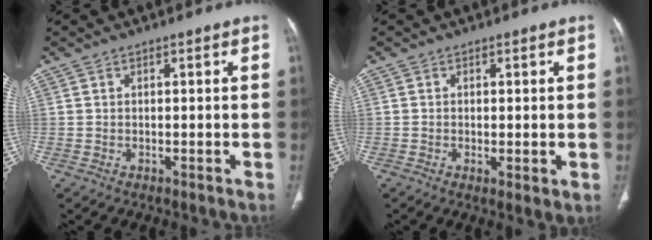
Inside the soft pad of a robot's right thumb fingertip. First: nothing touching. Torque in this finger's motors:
{"motor_torque": [-0.31, 0.12, -0.34, -0.25, 0.02]}